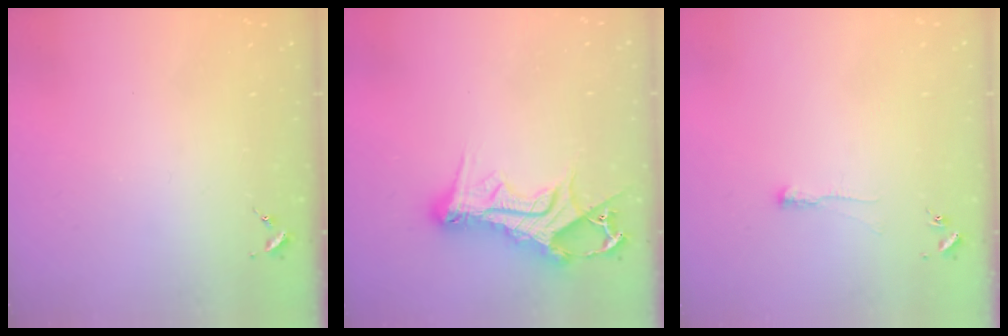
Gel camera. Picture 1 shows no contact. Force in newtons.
{"total": 13.7, "press": 13.6, "slide": 1.6}
{"total": 4.1, "press": 4.0, "slide": 0.6}